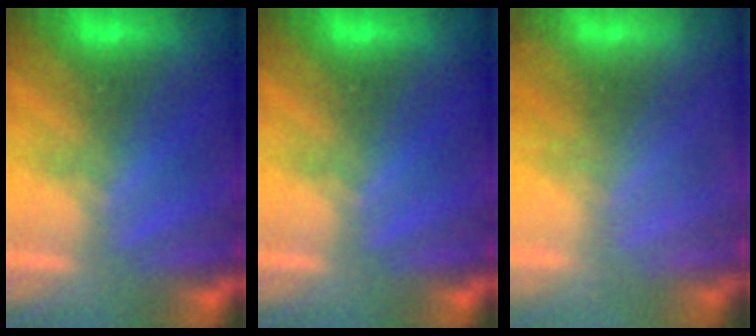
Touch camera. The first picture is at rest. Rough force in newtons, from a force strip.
{"total": 0.0}
{"total": 2.1}